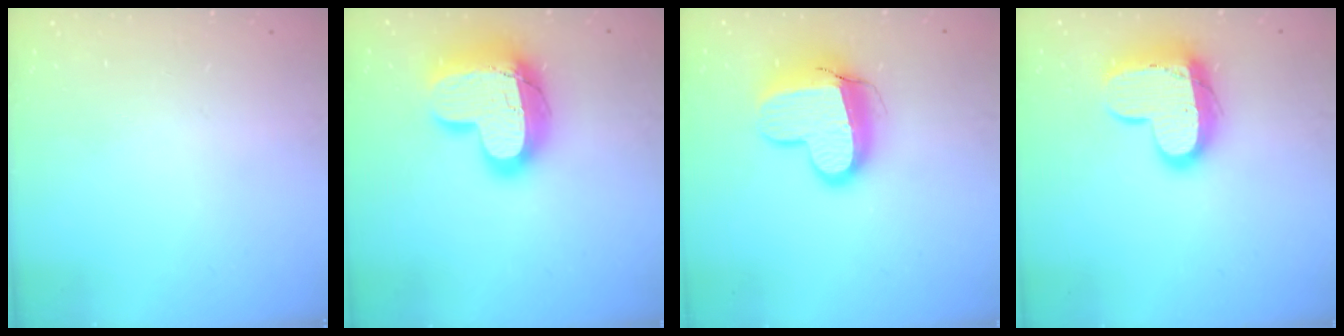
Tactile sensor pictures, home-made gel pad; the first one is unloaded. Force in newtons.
{"total": 18.9, "press": 18.8, "slide": 1.5}
{"total": 13.4, "press": 13.3, "slide": 1.3}
{"total": 14.4, "press": 14.4, "slide": 1.1}